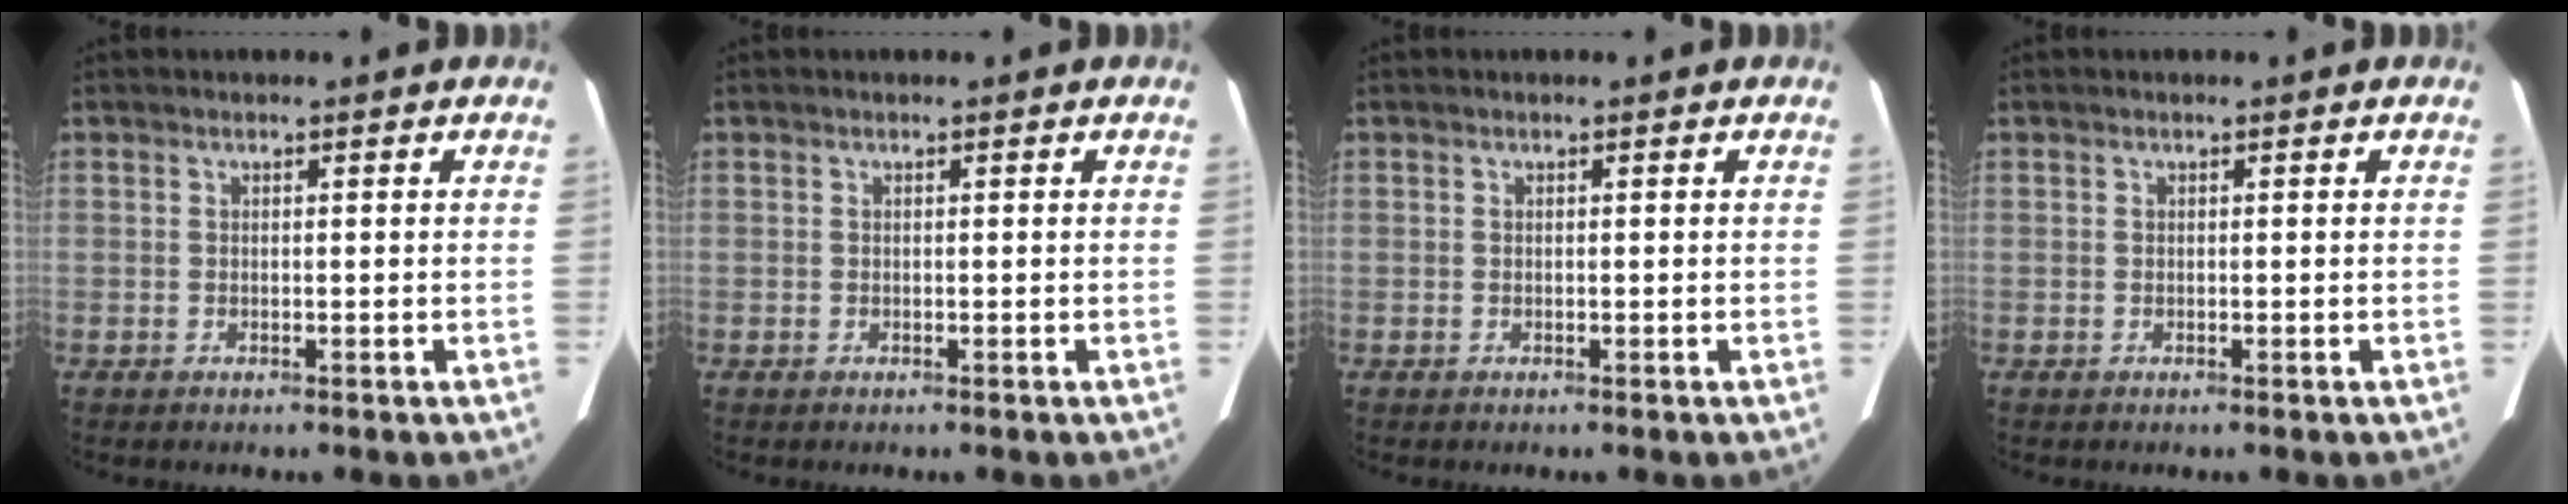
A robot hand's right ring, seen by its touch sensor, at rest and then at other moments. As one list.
[{"total": 0.0}, {"total": 0.0}, {"total": 0.0}]